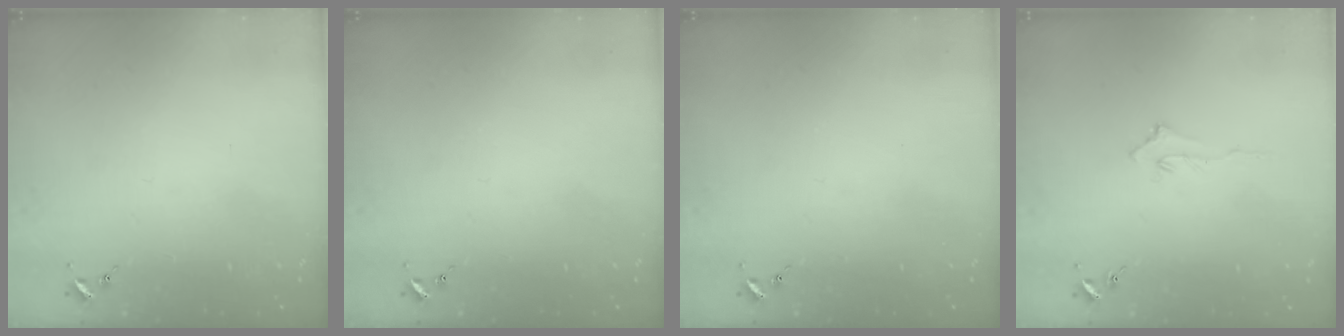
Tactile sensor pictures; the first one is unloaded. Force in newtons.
{"total": 0.0}
{"total": 0.0}
{"total": 2.9, "press": 2.9, "slide": 0.4}